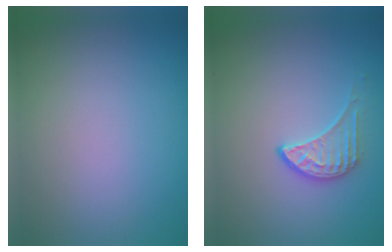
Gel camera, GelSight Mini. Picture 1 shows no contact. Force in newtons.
{"total": 2.0, "press": 1.5, "slide": 1.3}